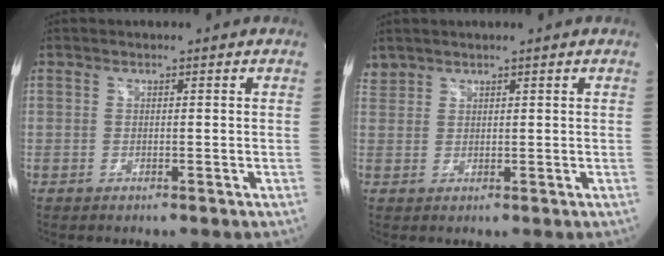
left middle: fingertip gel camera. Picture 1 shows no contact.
{"total": 1.9, "force": [1.8, 0.7, -0.2], "torque": [0.002, 0.010, 0.036]}